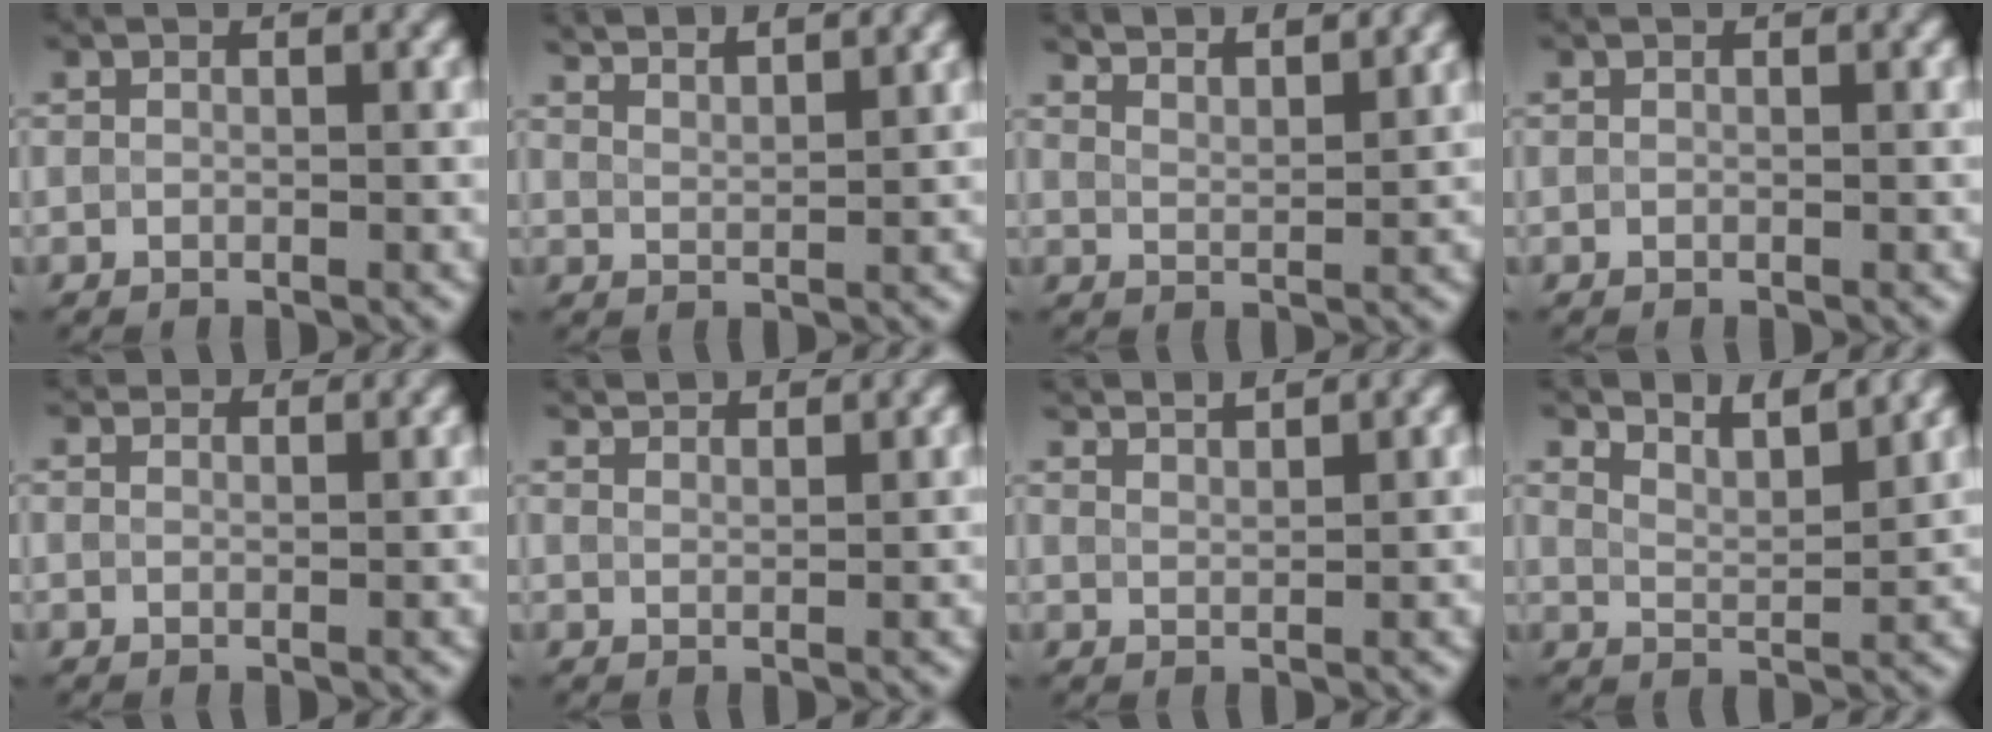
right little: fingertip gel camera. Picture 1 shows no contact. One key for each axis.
{"total": 5.8, "fx": 5.1, "fy": 1.3, "fz": 2.4, "tx": -0.019, "ty": 0.023, "tz": 0.052}
{"total": 6.5, "fx": 5.8, "fy": 1.5, "fz": 2.7, "tx": -0.024, "ty": 0.020, "tz": 0.060}
{"total": 0.0}
{"total": 3.9, "fx": 3.5, "fy": 1.1, "fz": 1.3, "tx": -0.028, "ty": 0.002, "tz": 0.043}
{"total": 3.0, "fx": 2.9, "fy": 0.4, "fz": 0.9, "tx": -0.009, "ty": 0.006, "tz": 0.042}
{"total": 3.5, "fx": 3.2, "fy": 0.7, "fz": 1.3, "tx": 0.001, "ty": 0.010, "tz": 0.033}
{"total": 6.1, "fx": 5.3, "fy": 1.4, "fz": 2.7, "tx": -0.029, "ty": 0.016, "tz": 0.059}